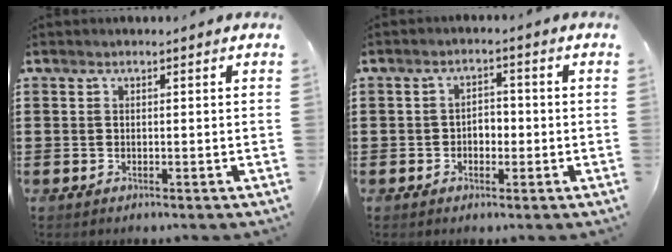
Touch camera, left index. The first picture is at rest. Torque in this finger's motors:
{"motor_torque": [0.05, 0.02, 0.05, 0.03]}